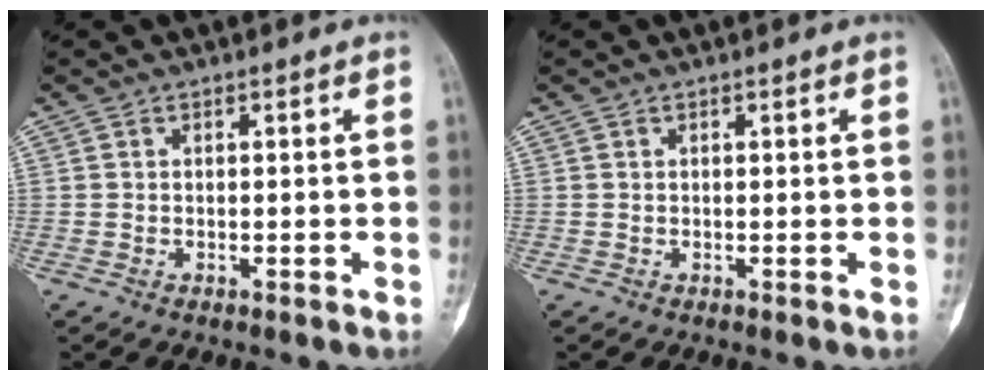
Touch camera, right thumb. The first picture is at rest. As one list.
[{"total": 0.0}]